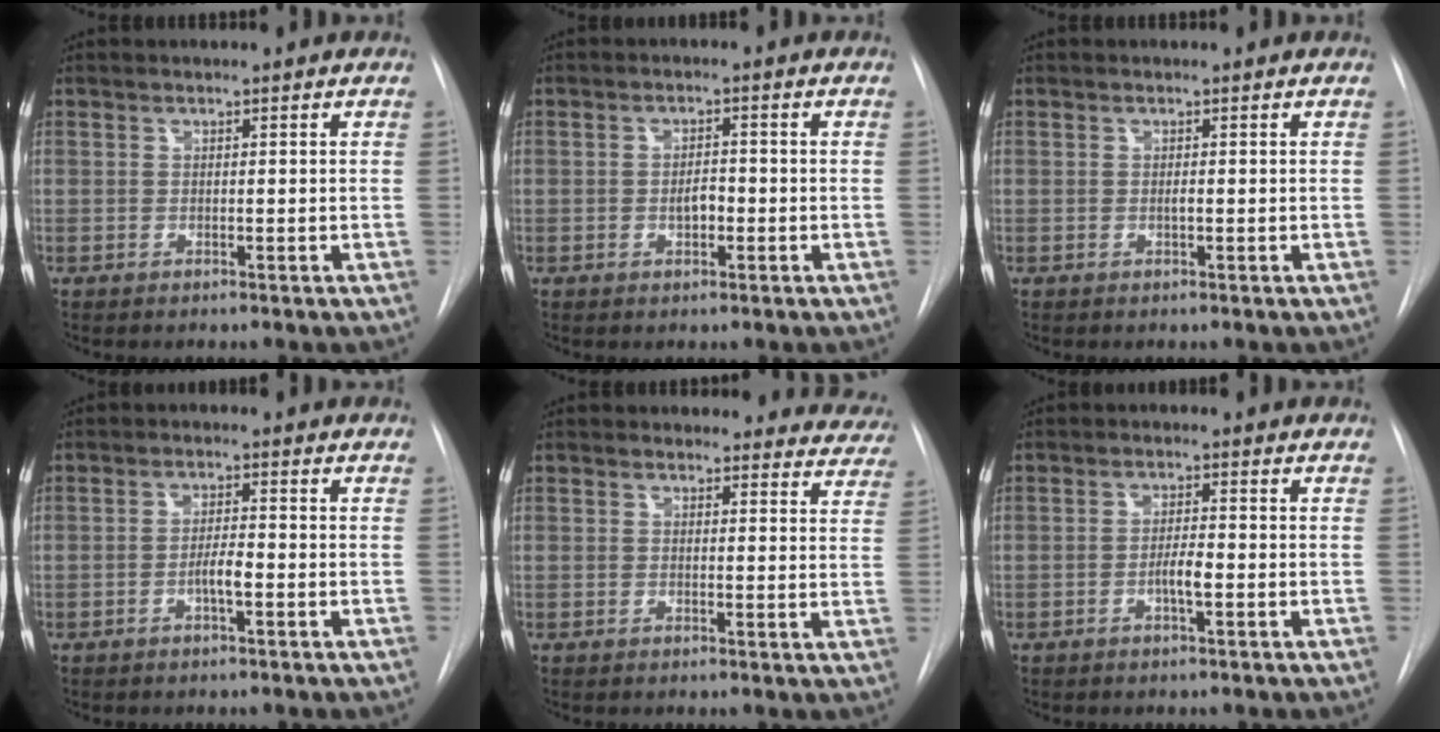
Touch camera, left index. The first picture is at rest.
{"total": 2.6, "force": [-1.3, 1.1, 1.9], "torque": [-0.029, -0.002, -0.019]}
{"total": 0.8, "force": [-0.7, -0.1, 0.3], "torque": [-0.005, -0.006, -0.012]}
{"total": 3.0, "force": [-1.7, 0.3, 2.4], "torque": [-0.041, -0.003, -0.030]}
{"total": 10.3, "force": [9.6, 3.7, -0.1], "torque": [0.057, -0.036, 0.062]}
{"total": 2.9, "force": [-1.6, 0.3, 2.4], "torque": [-0.042, -0.004, -0.027]}